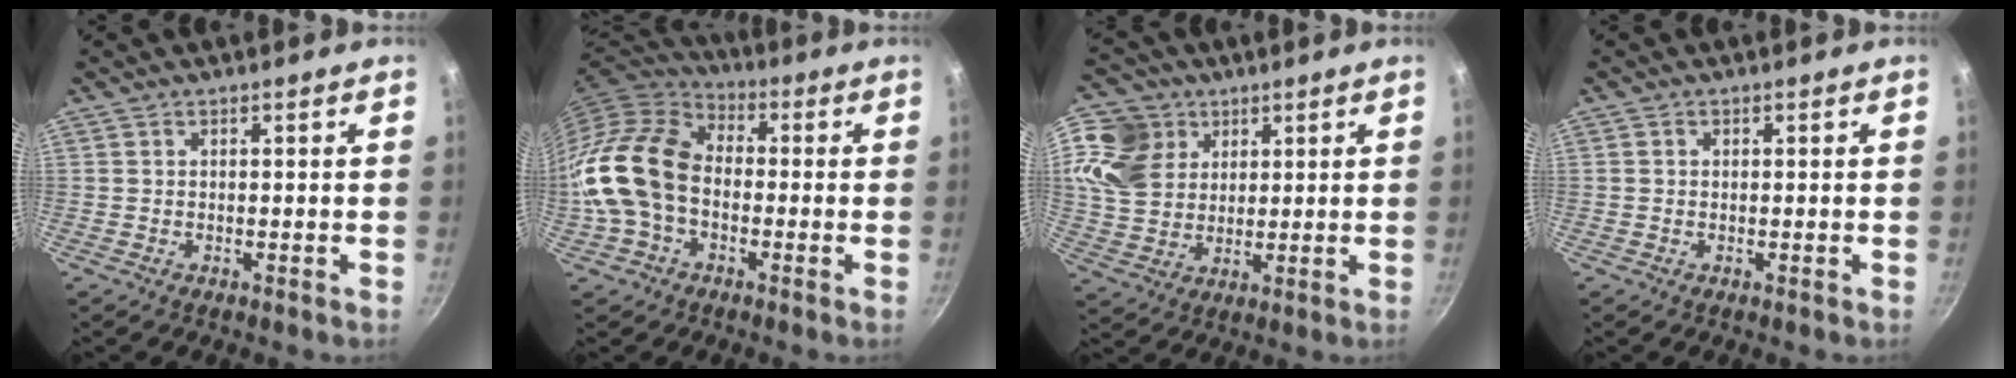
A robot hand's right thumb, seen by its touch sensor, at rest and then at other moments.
{"total": 15.7, "force": [-2.1, 11.2, 10.7], "torque": [-0.183, 0.037, -0.056]}
{"total": 13.9, "force": [6.1, 11.0, 6.0], "torque": [-0.104, -0.015, 0.118]}
{"total": 0.5, "force": [0.1, 0.5, 0.2], "torque": [-0.001, 0.003, 0.000]}